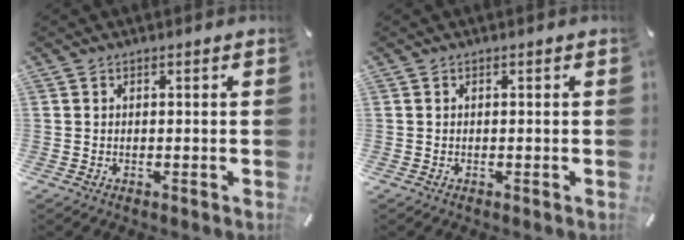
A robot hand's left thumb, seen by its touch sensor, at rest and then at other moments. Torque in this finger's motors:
{"motor_torque": [0.00, 0.00, -0.03, -0.01, 0.00]}